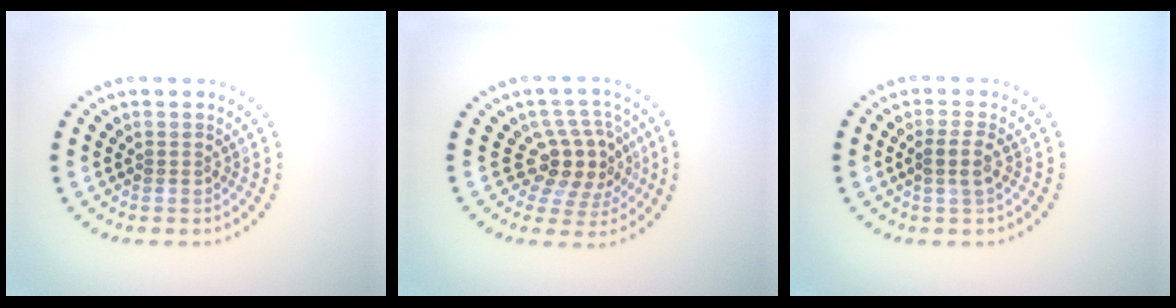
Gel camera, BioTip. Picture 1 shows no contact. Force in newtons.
{"total": 4.2, "press": 3.5, "slide": 2.3}
{"total": 1.8, "press": 1.4, "slide": 1.1}